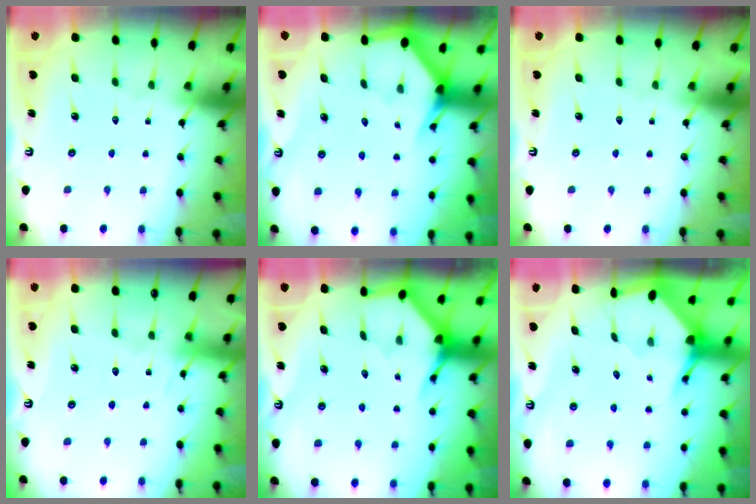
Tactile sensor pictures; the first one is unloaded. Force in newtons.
{"total": 3.0, "press": 3.0, "slide": 0.1}
{"total": 0.0}
{"total": 5.9, "press": 5.9, "slide": 0.7}
{"total": 4.0, "press": 4.0, "slide": 0.3}
{"total": 3.4, "press": 3.4, "slide": 0.5}